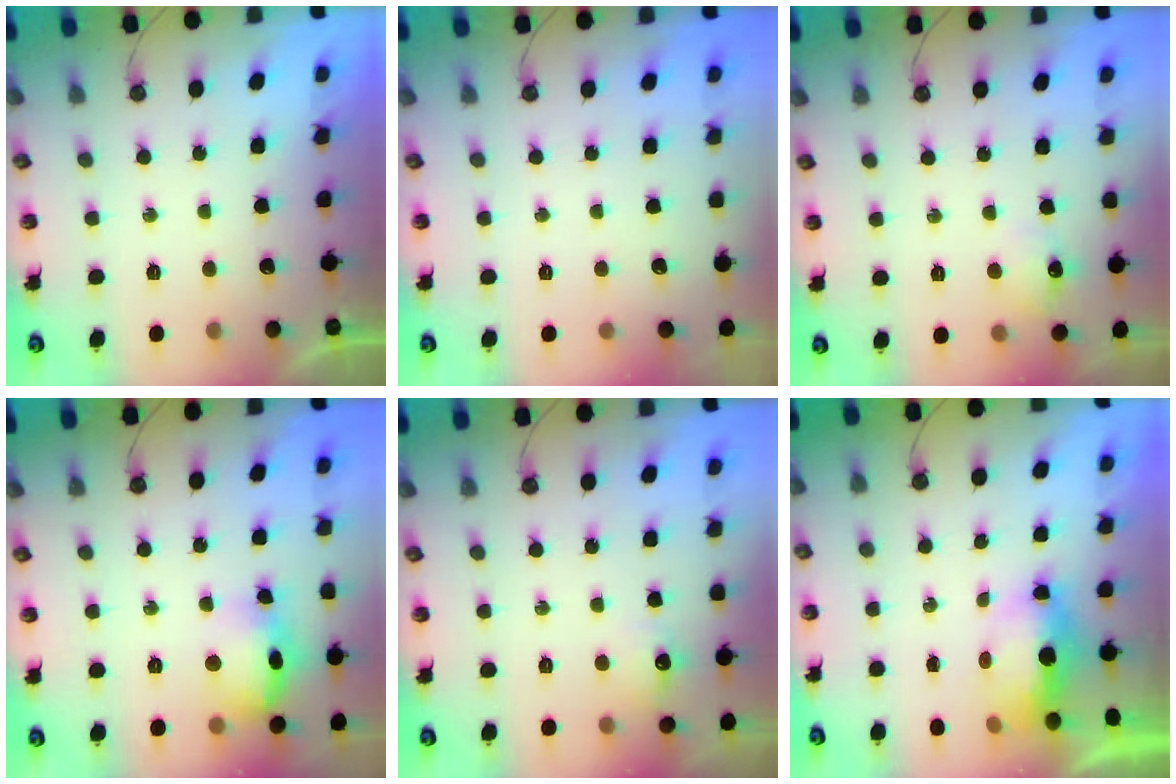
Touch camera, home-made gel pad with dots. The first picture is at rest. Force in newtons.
{"total": 0.0}
{"total": 7.0, "press": 7.0, "slide": 0.8}
{"total": 14.2, "press": 14.1, "slide": 1.6}
{"total": 6.9, "press": 6.9, "slide": 0.9}
{"total": 5.9, "press": 5.8, "slide": 0.5}